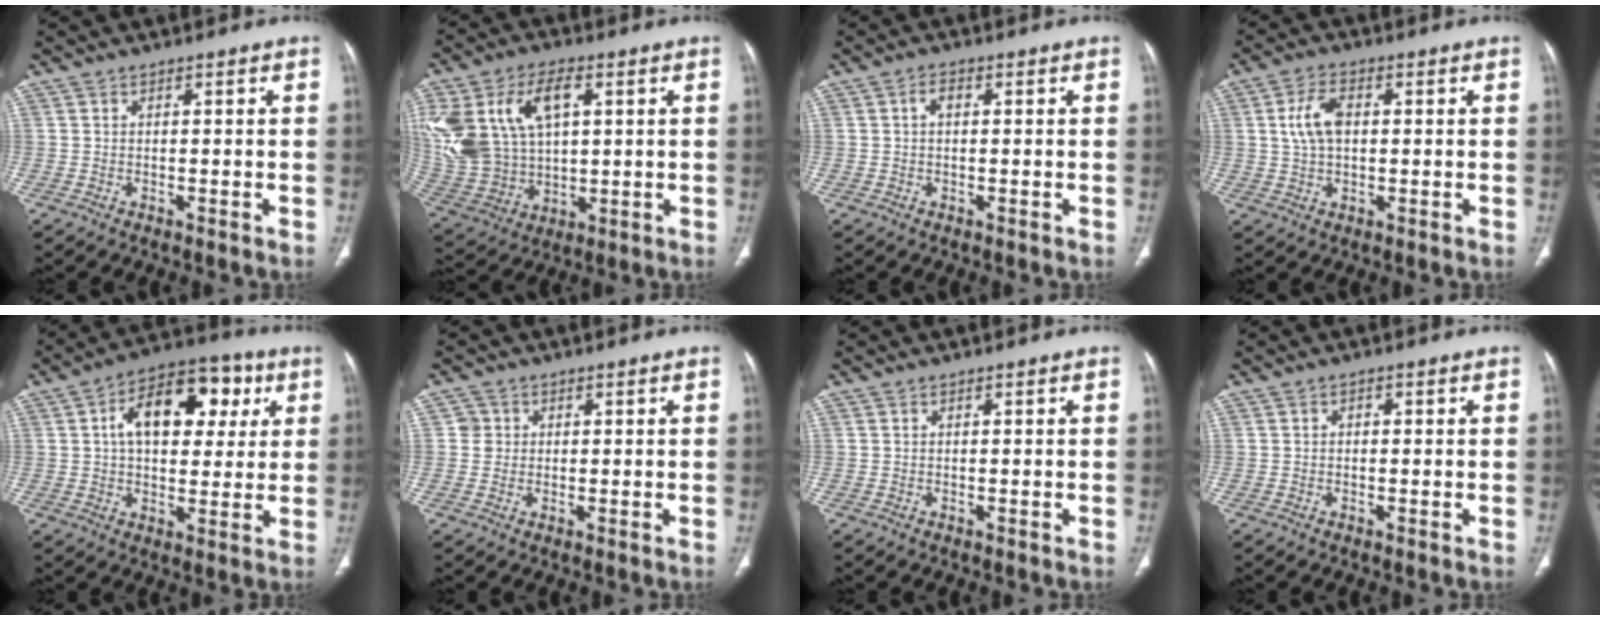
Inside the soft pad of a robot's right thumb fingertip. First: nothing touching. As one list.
[{"total": 21.7, "force": [6.3, 13.9, 15.4], "torque": [-0.333, 0.006, 0.132]}, {"total": 1.9, "force": [0.2, 1.1, 1.5], "torque": [-0.026, 0.009, 0.002]}, {"total": 6.7, "force": [1.1, 3.9, 5.3], "torque": [-0.106, 0.009, 0.020]}, {"total": 16.6, "force": [4.6, 10.1, 12.4], "torque": [-0.149, 0.016, 0.065]}, {"total": 2.2, "force": [0.4, 2.2, 0.1], "torque": [0.012, 0.004, 0.003]}, {"total": 0.0}, {"total": 0.8, "force": [0.1, 0.6, 0.5], "torque": [-0.003, 0.002, -0.003]}]